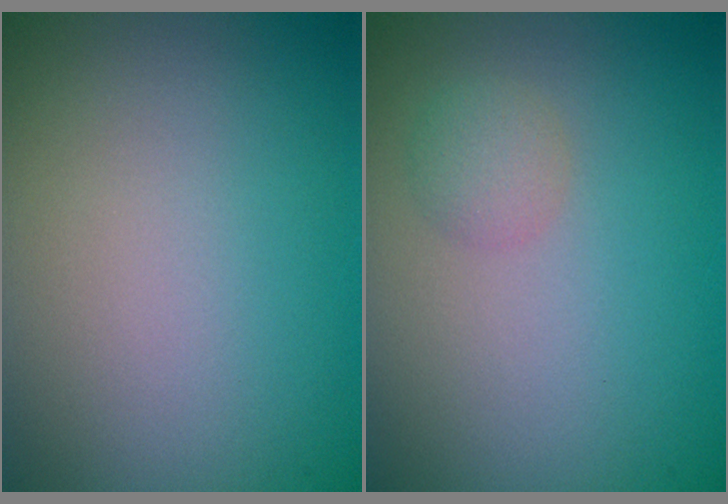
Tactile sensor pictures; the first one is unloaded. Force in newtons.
{"total": 1.4, "press": 1.4, "slide": 0.1}